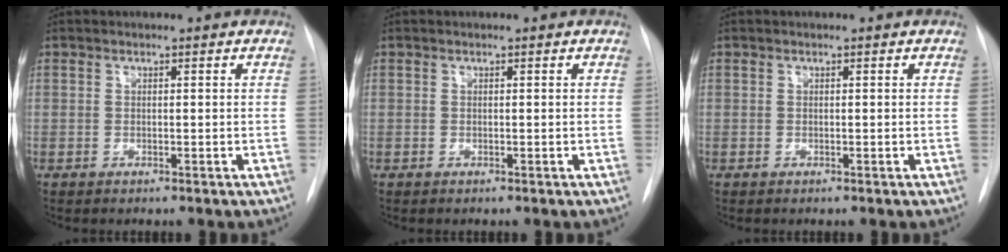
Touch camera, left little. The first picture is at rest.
{"total": 0.0}
{"total": 0.0}